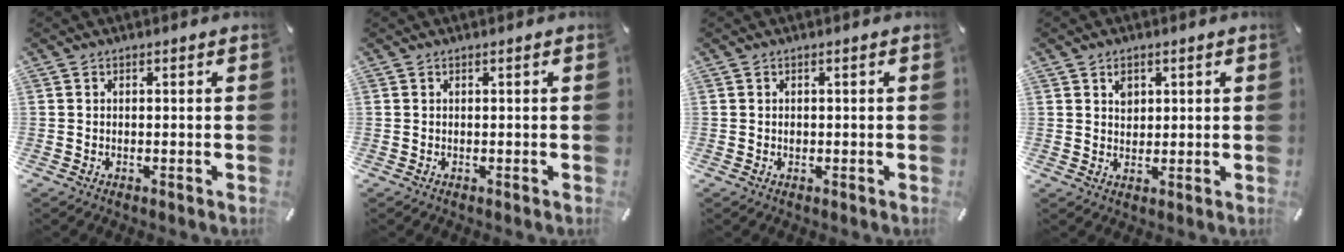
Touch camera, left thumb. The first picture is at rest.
{"total": 0.0}
{"total": 0.8, "force": [-0.1, 0.7, 0.4], "torque": [-0.007, 0.003, -0.004]}
{"total": 3.2, "force": [1.3, 2.8, 1.1], "torque": [-0.002, -0.005, 0.019]}